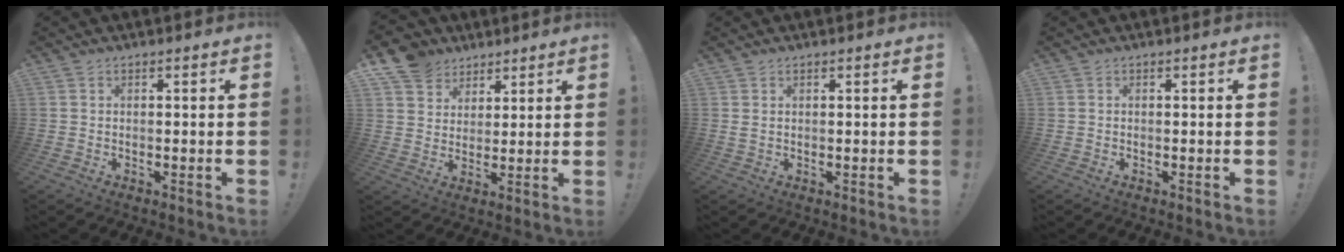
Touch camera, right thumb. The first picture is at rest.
{"total": 9.0, "force": [6.2, 6.5, 1.4], "torque": [-0.023, -0.047, 0.123]}
{"total": 1.2, "force": [0.8, 0.6, 0.8], "torque": [-0.017, 0.002, 0.014]}
{"total": 0.0}